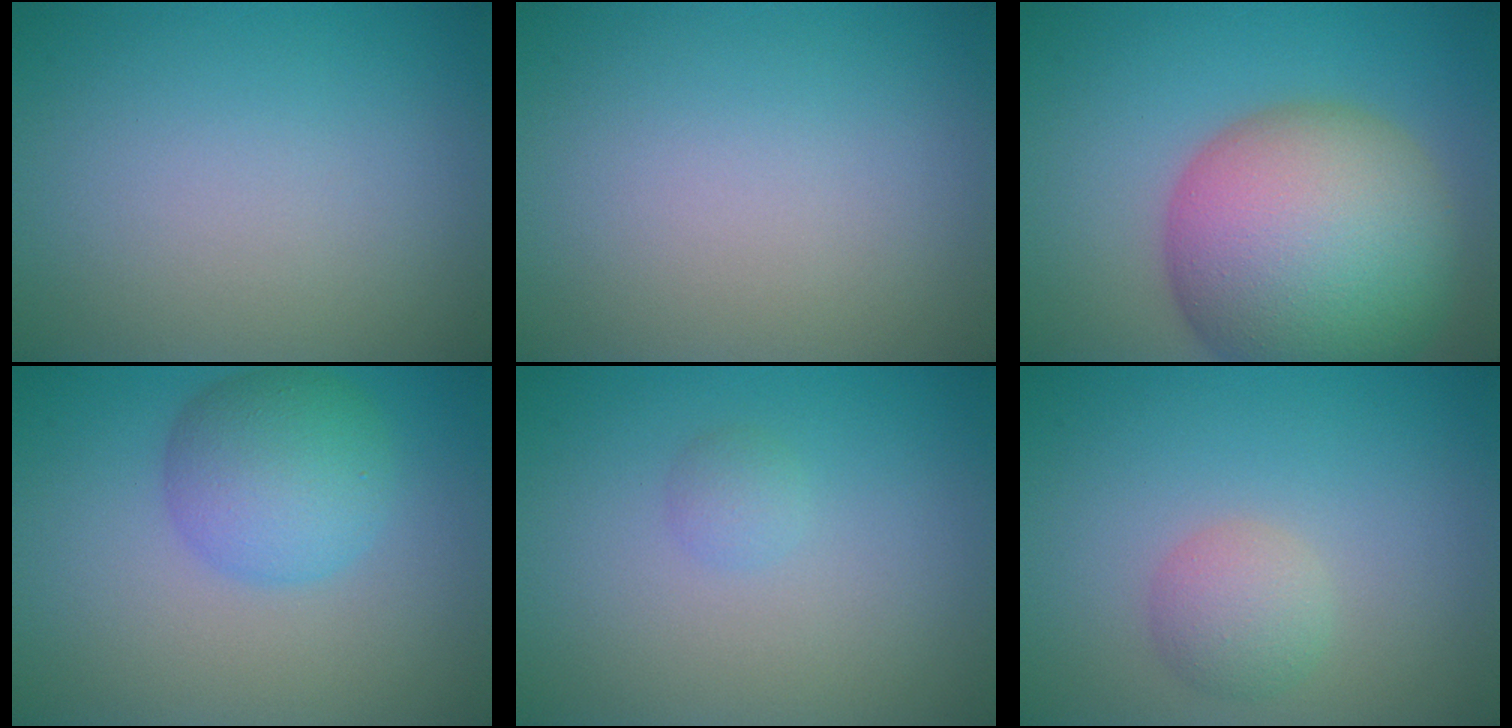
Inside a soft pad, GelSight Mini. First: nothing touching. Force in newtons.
{"total": 0.0}
{"total": 15.0, "press": 15.0, "slide": 0.7}
{"total": 5.2, "press": 5.2, "slide": 0.2}
{"total": 1.0, "press": 1.0, "slide": 0.0}
{"total": 2.3, "press": 2.3, "slide": 0.1}